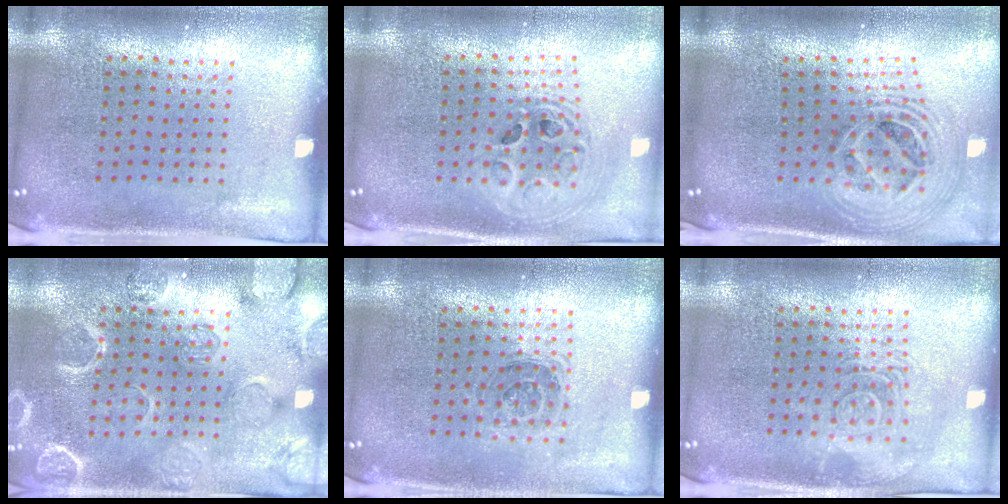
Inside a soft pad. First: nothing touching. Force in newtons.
{"total": 2.1, "press": 1.7, "slide": 1.2}
{"total": 2.6, "press": 1.9, "slide": 1.8}
{"total": 2.5, "press": 2.5, "slide": 0.2}
{"total": 1.1, "press": 1.0, "slide": 0.5}
{"total": 2.6, "press": 2.6, "slide": 0.4}